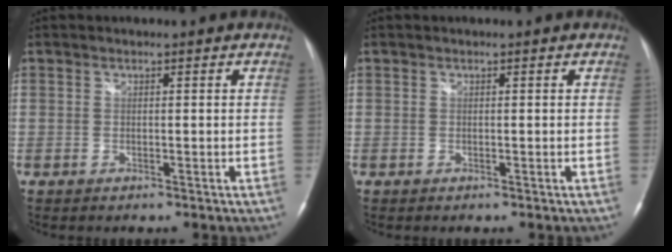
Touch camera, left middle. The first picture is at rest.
{"total": 0.0}